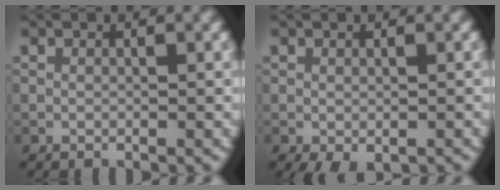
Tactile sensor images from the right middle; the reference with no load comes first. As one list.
[{"total": 1.8, "force": [-1.0, 0.8, 1.3], "torque": [-0.024, -0.008, -0.011]}]